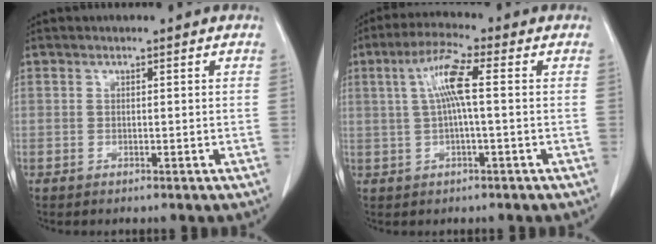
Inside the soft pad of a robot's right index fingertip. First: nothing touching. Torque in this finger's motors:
{"motor_torque": [0.70, -0.07, 0.44, 0.08]}